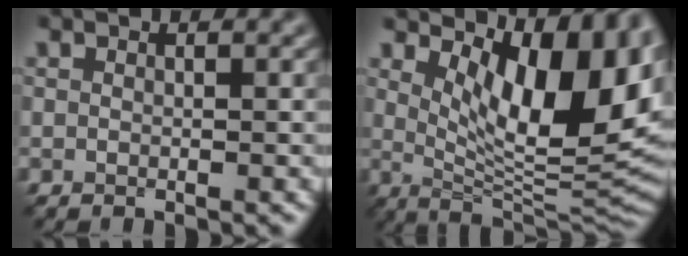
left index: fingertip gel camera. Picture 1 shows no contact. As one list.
[{"total": 12.6, "force": [4.1, 5.2, 10.7], "torque": [-0.146, -0.011, 0.075]}]